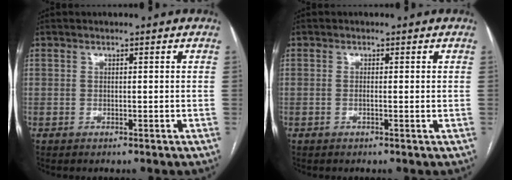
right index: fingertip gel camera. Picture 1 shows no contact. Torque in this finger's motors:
{"motor_torque": [0.12, 0.16, 0.00, 0.00]}